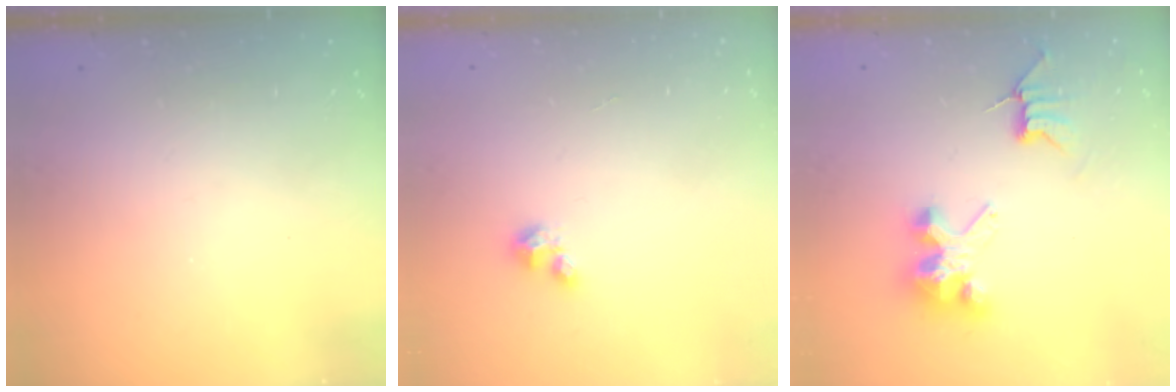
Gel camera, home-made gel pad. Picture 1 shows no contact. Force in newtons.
{"total": 3.5, "press": 3.4, "slide": 0.3}
{"total": 8.3, "press": 8.3, "slide": 0.5}